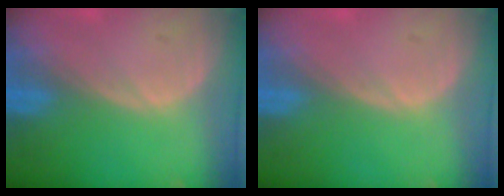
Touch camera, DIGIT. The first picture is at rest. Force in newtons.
{"total": 0.5, "press": 0.0, "slide": 0.5}